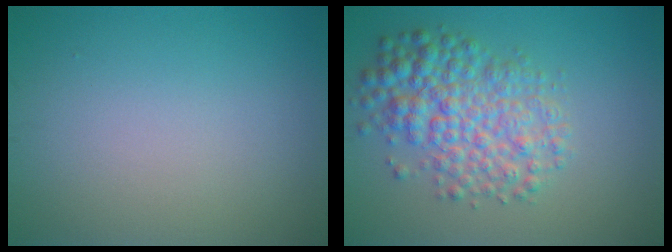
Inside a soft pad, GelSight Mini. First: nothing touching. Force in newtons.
{"total": 5.9, "press": 5.9, "slide": 0.1}